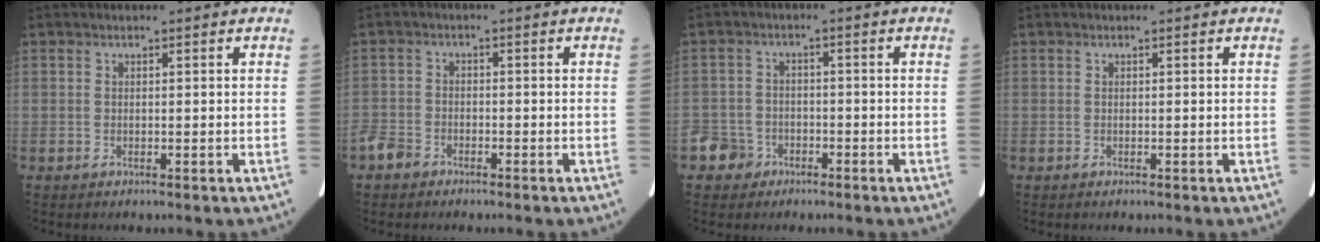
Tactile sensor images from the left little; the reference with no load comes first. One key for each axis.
{"total": 3.1, "fx": -2.4, "fy": 1.8, "fz": 0.8, "tx": -0.020, "ty": 0.005, "tz": -0.046}
{"total": 4.4, "fx": -2.6, "fy": 3.5, "fz": 0.2, "tx": -0.003, "ty": 0.012, "tz": -0.046}
{"total": 0.0}